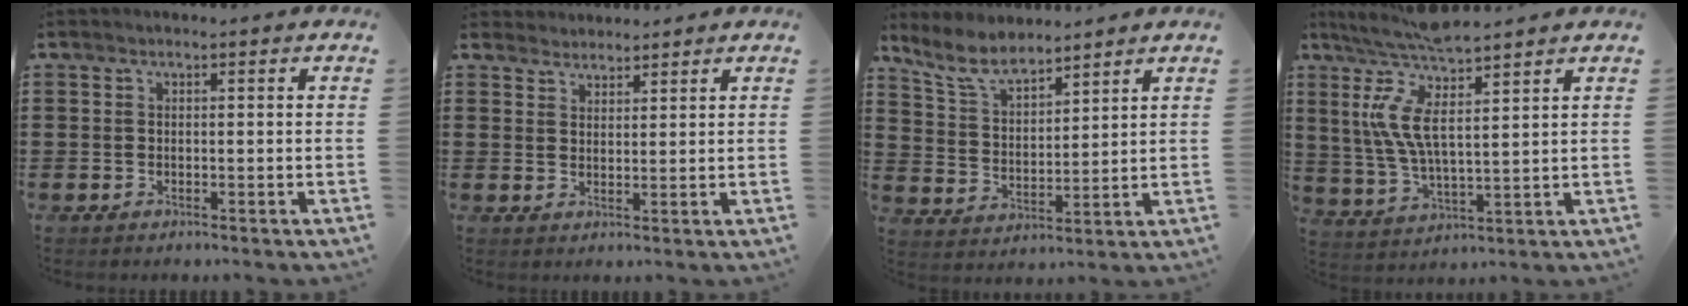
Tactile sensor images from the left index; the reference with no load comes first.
{"total": 2.7, "force": [2.5, 0.8, -0.4], "torque": [-0.001, -0.001, 0.048]}
{"total": 6.9, "force": [6.1, 1.8, 2.6], "torque": [-0.077, -0.017, 0.113]}
{"total": 9.7, "force": [6.0, 1.5, 7.4], "torque": [-0.182, -0.039, 0.099]}